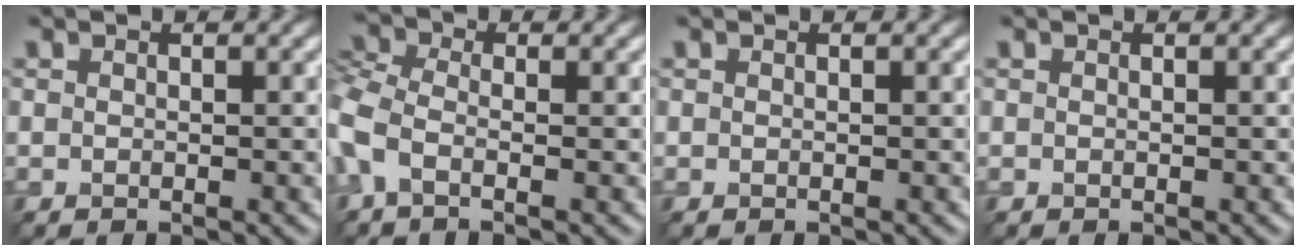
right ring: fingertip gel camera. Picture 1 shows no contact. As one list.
[{"total": 3.9, "force": [-1.1, 2.2, 3.0], "torque": [-0.082, 0.002, -0.044]}, {"total": 0.0}, {"total": 0.0}]